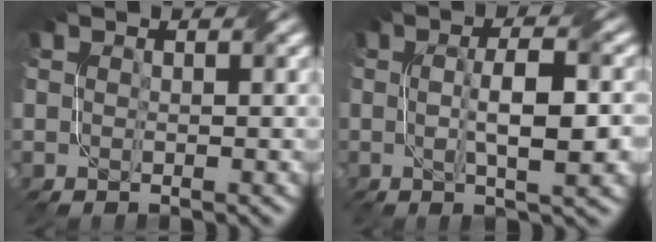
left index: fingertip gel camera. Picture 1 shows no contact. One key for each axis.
{"total": 6.3, "fx": 0.0, "fy": 1.4, "fz": 6.1, "tx": -0.100, "ty": 0.003, "tz": 0.001}